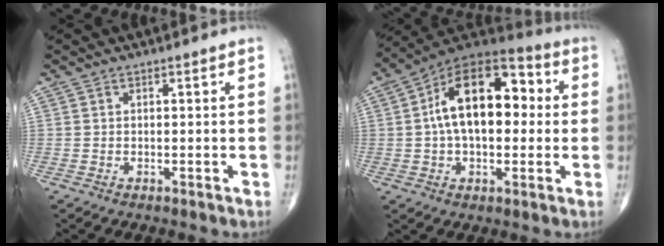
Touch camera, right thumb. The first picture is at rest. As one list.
[{"total": 18.9, "force": [2.1, 10.7, 15.4], "torque": [-0.228, 0.038, 0.023]}]